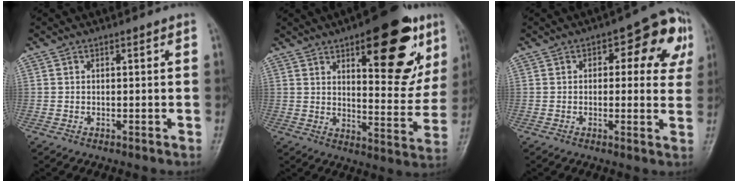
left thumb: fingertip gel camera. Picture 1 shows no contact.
{"total": 20.9, "force": [10.0, 8.2, 16.4], "torque": [-0.173, -0.039, 0.138]}
{"total": 11.8, "force": [3.6, 6.1, 9.5], "torque": [-0.063, 0.015, 0.035]}